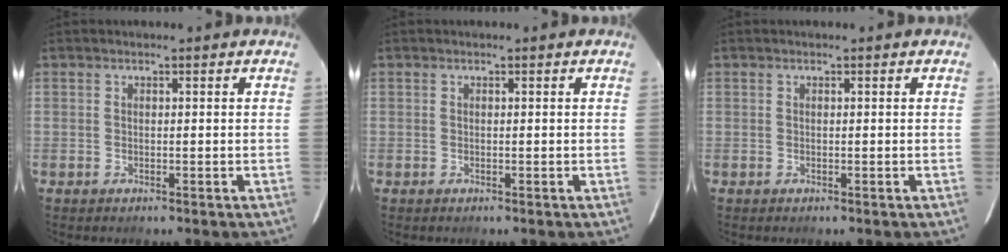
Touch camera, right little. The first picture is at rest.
{"total": 0.0}
{"total": 0.0}